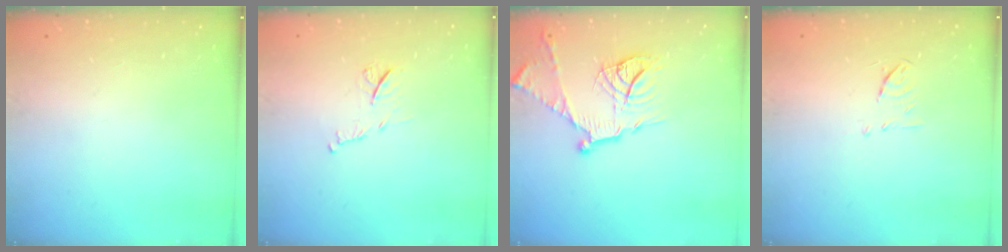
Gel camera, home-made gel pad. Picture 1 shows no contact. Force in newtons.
{"total": 7.5, "press": 7.4, "slide": 0.3}
{"total": 16.0, "press": 16.0, "slide": 1.4}
{"total": 5.3, "press": 5.2, "slide": 0.8}